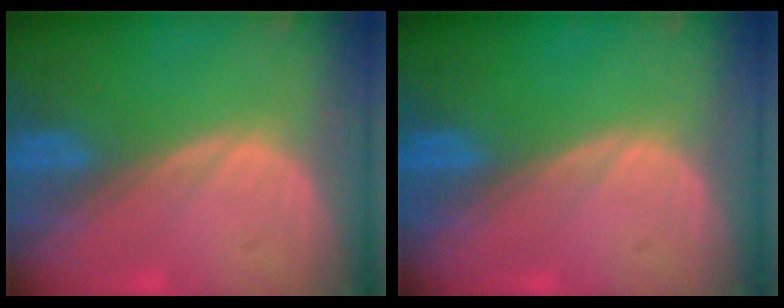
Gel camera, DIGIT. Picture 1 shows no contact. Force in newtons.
{"total": 0.0}